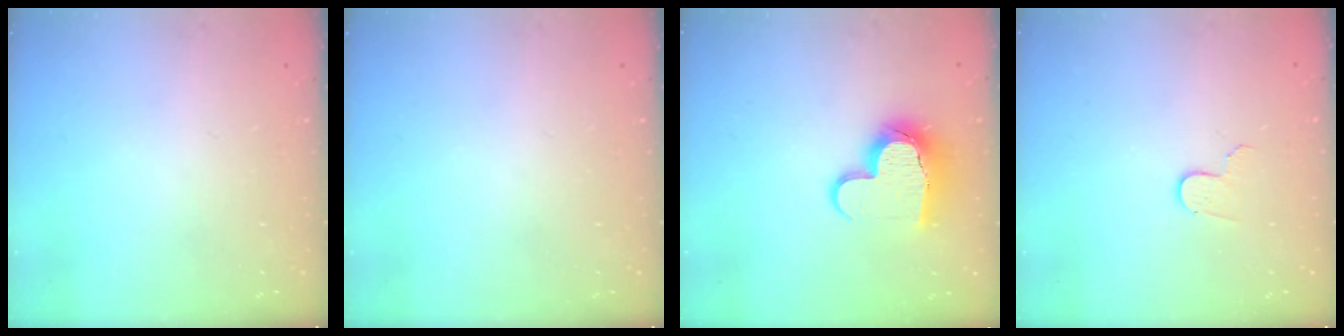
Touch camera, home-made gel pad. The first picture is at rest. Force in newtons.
{"total": 0.0}
{"total": 12.1, "press": 12.0, "slide": 1.3}
{"total": 3.4, "press": 3.4, "slide": 0.3}